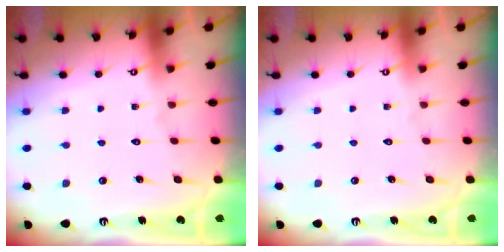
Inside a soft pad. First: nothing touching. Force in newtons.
{"total": 0.0}